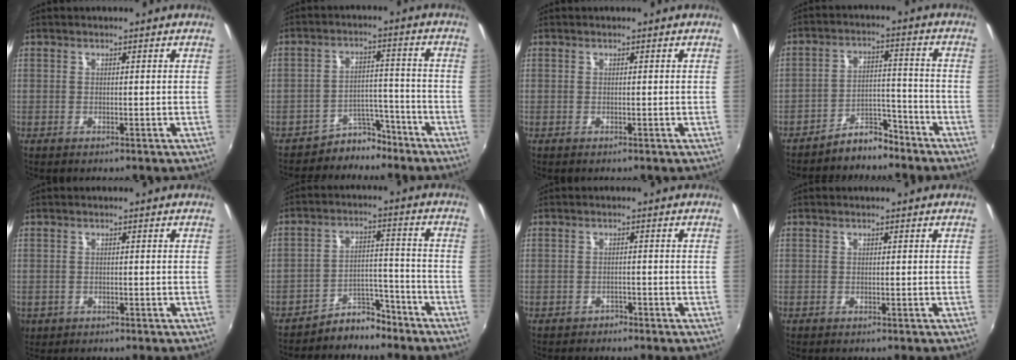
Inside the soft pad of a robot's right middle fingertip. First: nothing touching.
{"total": 5.8, "force": [-5.0, 3.0, 0.4], "torque": [-0.005, 0.028, -0.073]}
{"total": 0.0}
{"total": 6.0, "force": [-5.5, 2.1, 1.3], "torque": [-0.024, 0.025, -0.085]}
{"total": 2.7, "force": [-0.6, 2.4, 1.1], "torque": [-0.025, -0.005, -0.007]}
{"total": 6.6, "force": [-5.9, 2.7, 0.7], "torque": [-0.009, 0.031, -0.093]}
{"total": 1.5, "force": [-1.4, 0.7, 0.0], "torque": [-0.005, 0.001, -0.021]}
{"total": 0.0}